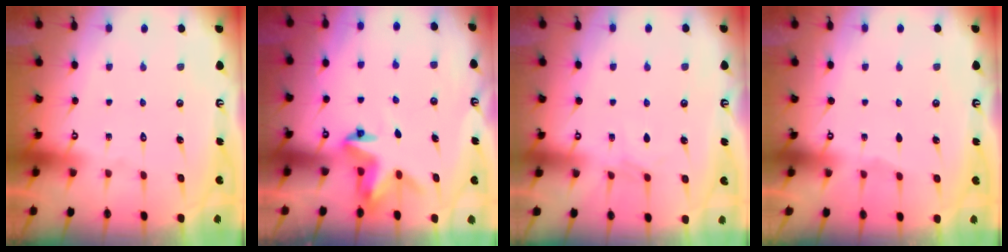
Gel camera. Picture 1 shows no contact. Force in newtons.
{"total": 3.8, "press": 3.8, "slide": 0.5}
{"total": 3.7, "press": 3.6, "slide": 0.5}
{"total": 1.4, "press": 1.4, "slide": 0.3}